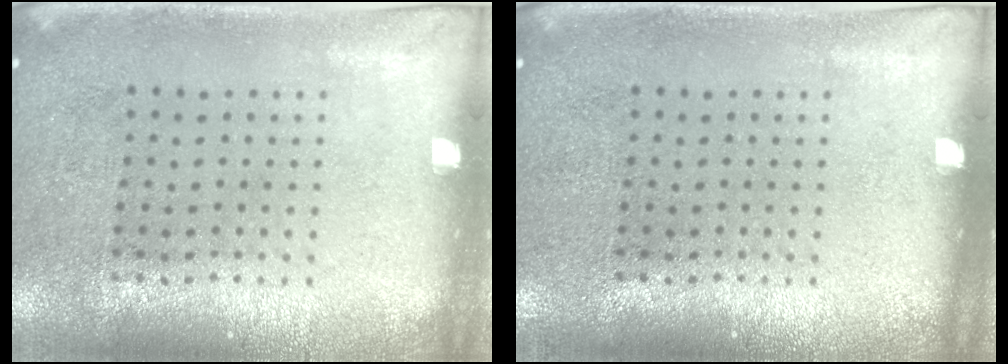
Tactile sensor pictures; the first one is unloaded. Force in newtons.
{"total": 0.0}